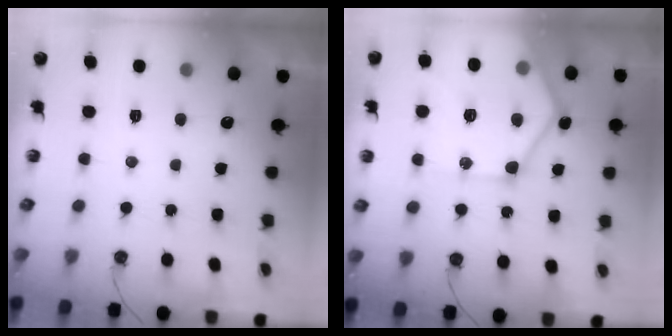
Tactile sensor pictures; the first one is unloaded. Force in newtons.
{"total": 23.2, "press": 23.0, "slide": 2.3}